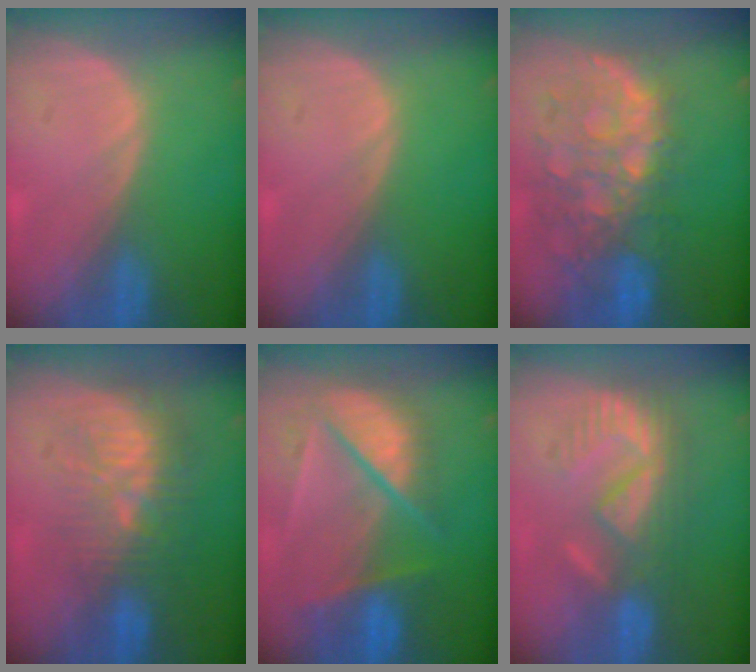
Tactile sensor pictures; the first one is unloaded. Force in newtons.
{"total": 0.0}
{"total": 11.2, "press": 9.7, "slide": 5.5}
{"total": 9.8, "press": 8.9, "slide": 4.0}
{"total": 9.4, "press": 8.2, "slide": 4.5}
{"total": 8.3, "press": 7.7, "slide": 3.1}